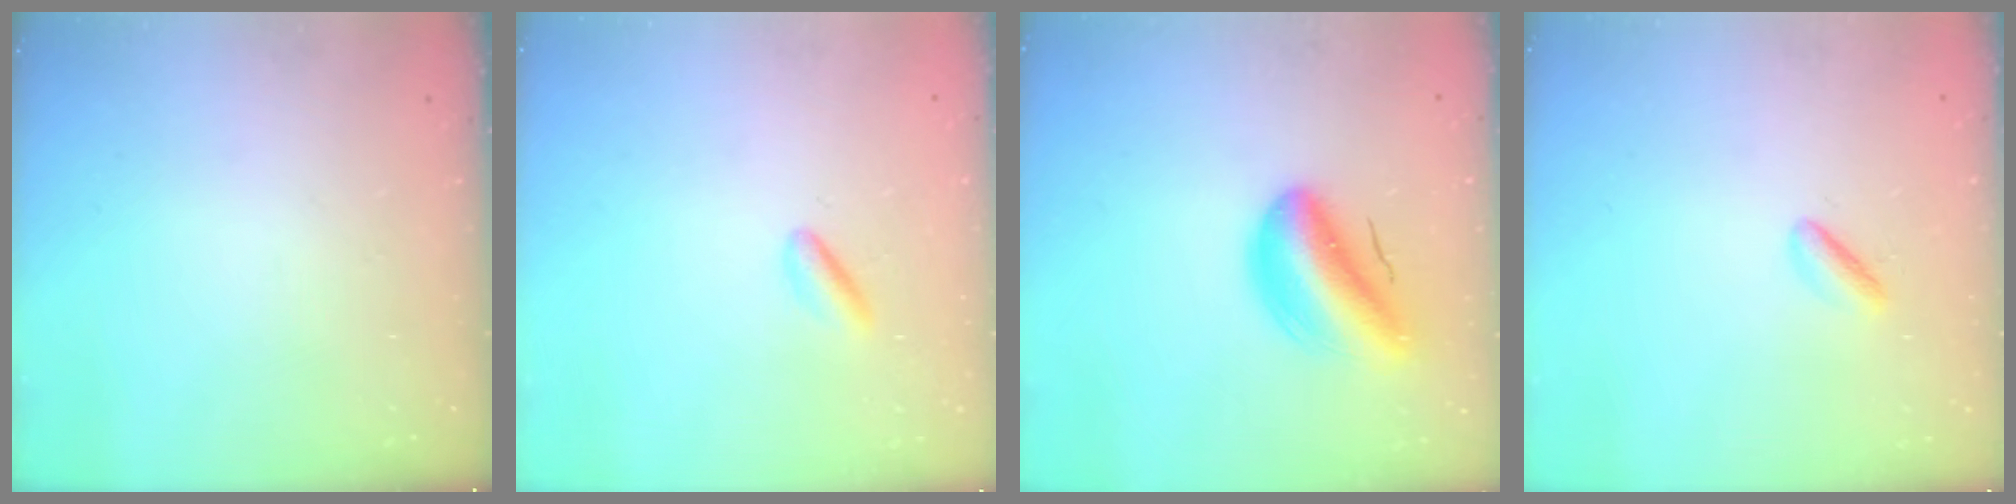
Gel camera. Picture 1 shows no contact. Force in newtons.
{"total": 2.7, "press": 2.6, "slide": 0.7}
{"total": 10.6, "press": 10.1, "slide": 3.1}
{"total": 2.5, "press": 2.3, "slide": 1.1}